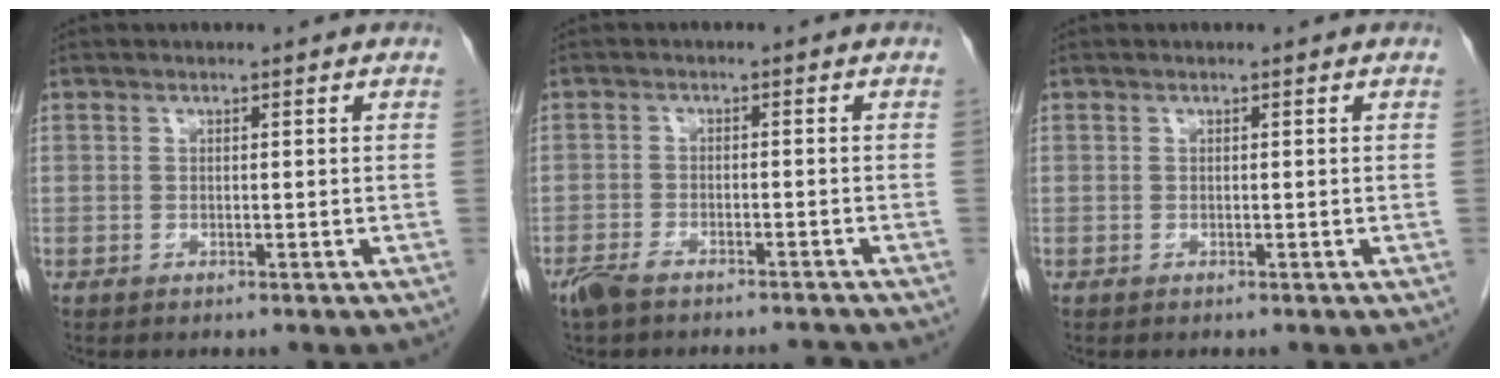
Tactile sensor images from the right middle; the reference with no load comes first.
{"total": 5.9, "force": [-5.2, 1.1, 2.5], "torque": [-0.047, -0.007, -0.090]}
{"total": 0.0}